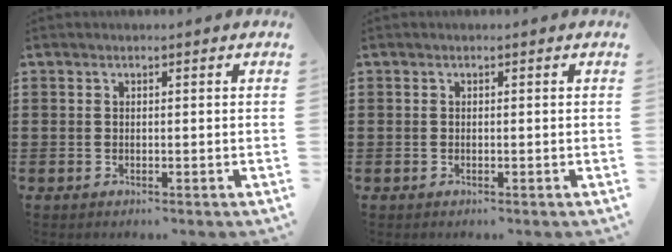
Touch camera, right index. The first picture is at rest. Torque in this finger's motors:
{"motor_torque": [-0.27, 0.77, 0.00, -0.01]}